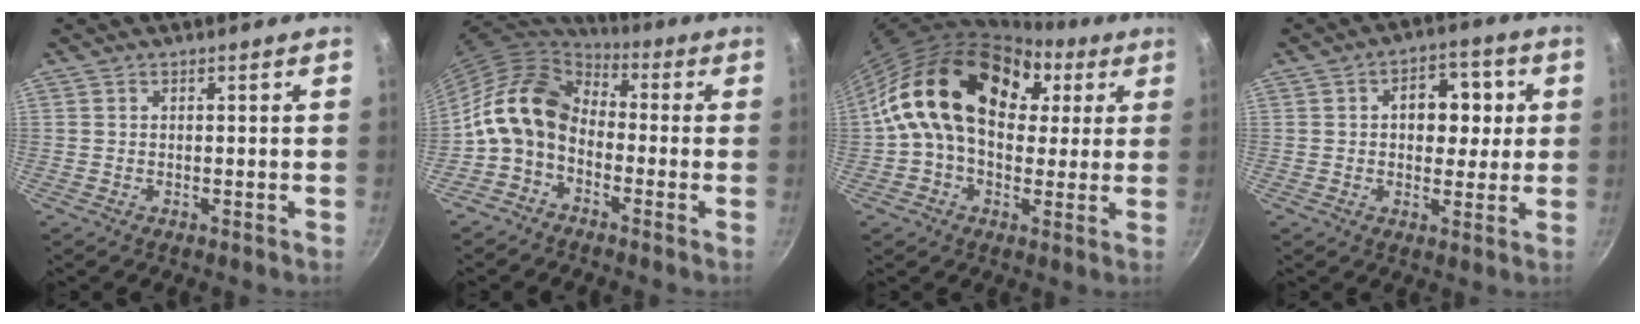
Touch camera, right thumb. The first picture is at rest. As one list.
[{"total": 12.7, "force": [-2.0, 9.4, 8.3], "torque": [-0.129, 0.044, -0.059]}, {"total": 21.8, "force": [5.2, 15.0, 15.0], "torque": [-0.228, 0.027, 0.068]}, {"total": 9.4, "force": [1.6, 6.6, 6.5], "torque": [-0.048, 0.007, 0.015]}]